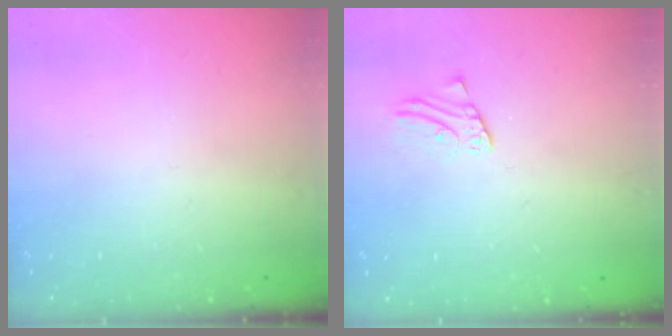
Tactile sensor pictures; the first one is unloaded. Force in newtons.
{"total": 1.6, "press": 1.6, "slide": 0.1}